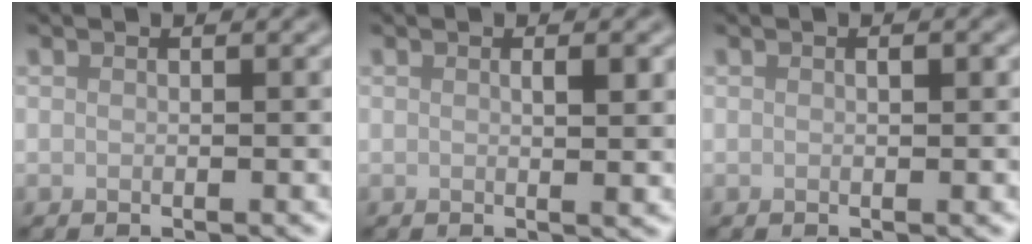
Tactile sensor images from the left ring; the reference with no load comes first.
{"total": 1.7, "force": [0.4, 0.4, 1.6], "torque": [-0.022, -0.002, 0.004]}
{"total": 0.7, "force": [0.1, 0.3, 0.6], "torque": [-0.007, -0.002, 0.002]}